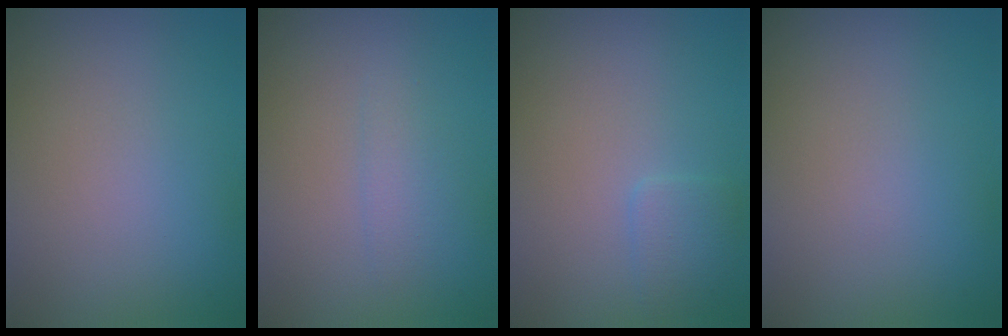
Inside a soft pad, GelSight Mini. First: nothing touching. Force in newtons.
{"total": 1.2, "press": 1.2, "slide": 0.1}
{"total": 1.4, "press": 1.4, "slide": 0.0}
{"total": 0.0}